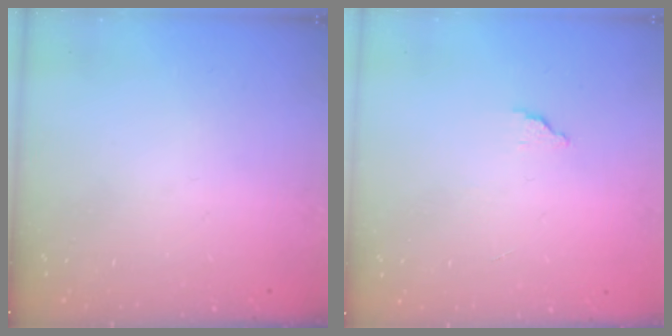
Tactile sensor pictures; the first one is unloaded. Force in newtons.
{"total": 1.7, "press": 1.7, "slide": 0.1}